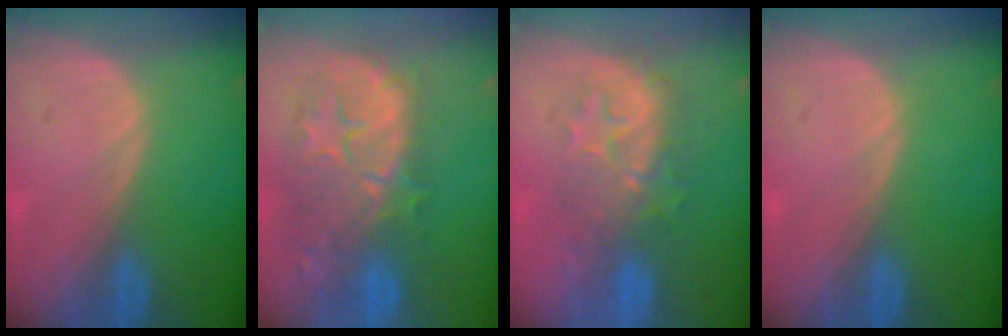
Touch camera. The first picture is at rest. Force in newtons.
{"total": 11.0, "press": 10.2, "slide": 4.0}
{"total": 8.2, "press": 8.2, "slide": 0.9}
{"total": 0.0}